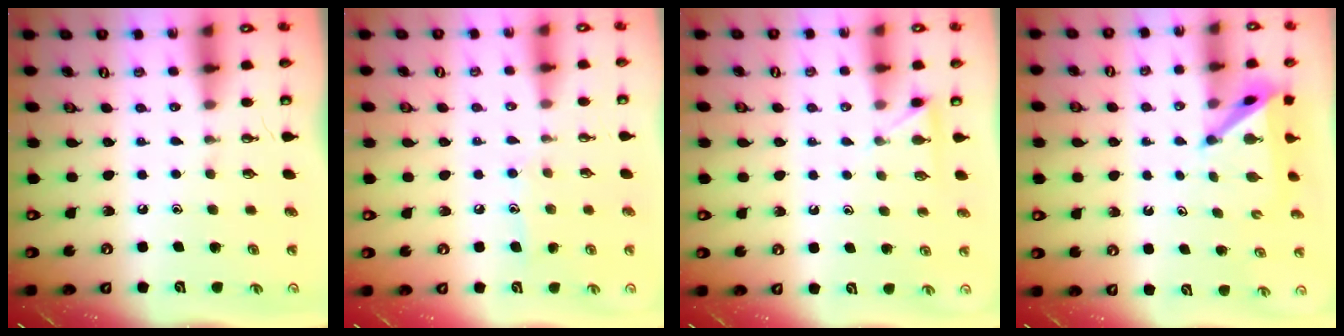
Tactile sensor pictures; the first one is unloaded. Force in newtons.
{"total": 7.0, "press": 7.0, "slide": 0.1}
{"total": 3.8, "press": 3.8, "slide": 0.4}
{"total": 5.1, "press": 5.0, "slide": 0.1}